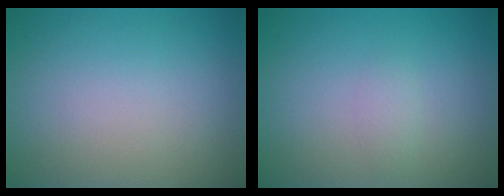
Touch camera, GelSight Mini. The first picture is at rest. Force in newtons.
{"total": 0.8, "press": 0.8, "slide": 0.1}